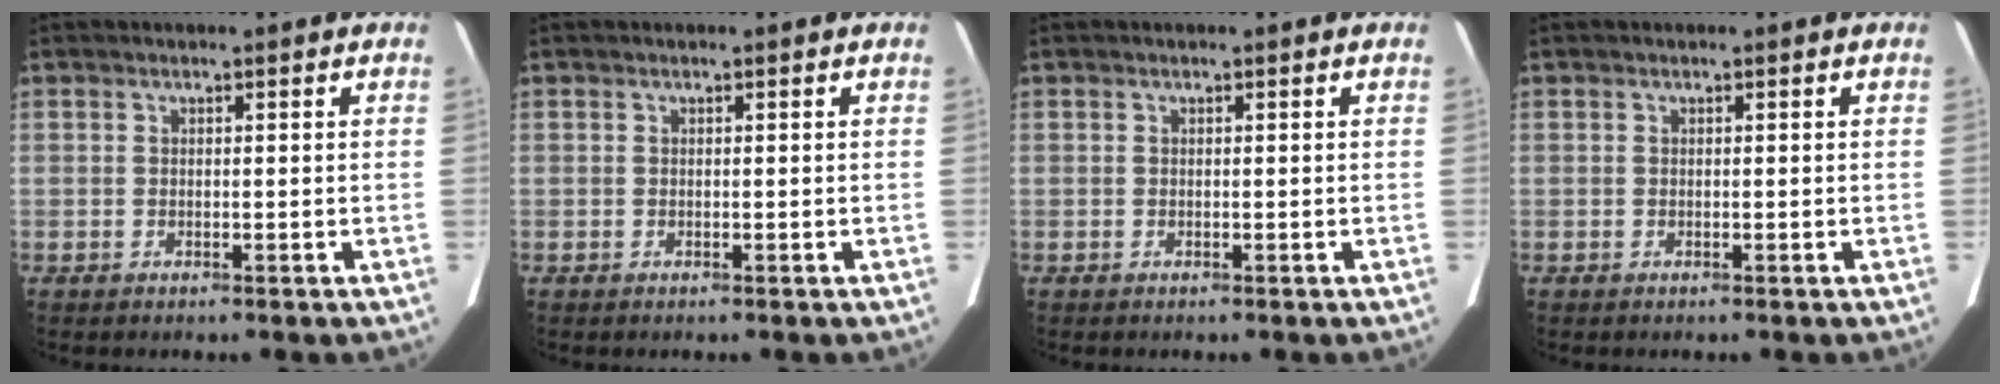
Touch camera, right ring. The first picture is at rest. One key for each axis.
{"total": 0.0}
{"total": 0.0}
{"total": 0.0}